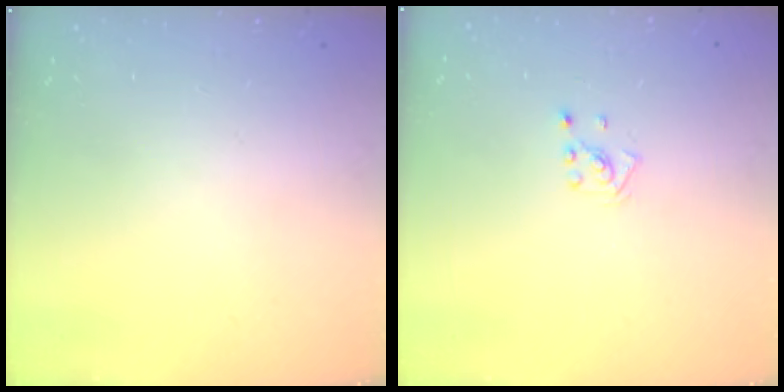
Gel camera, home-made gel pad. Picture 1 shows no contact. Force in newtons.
{"total": 2.2, "press": 2.2, "slide": 0.6}